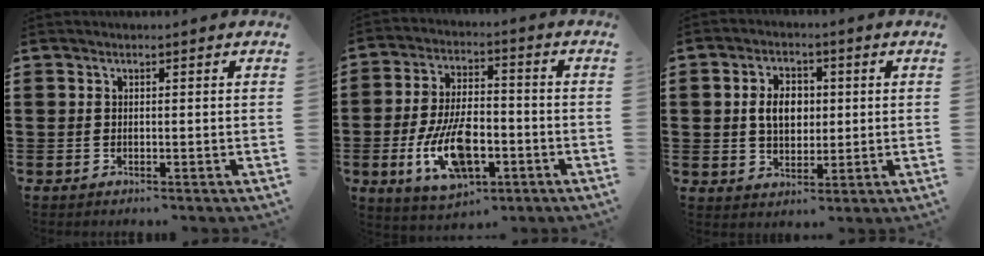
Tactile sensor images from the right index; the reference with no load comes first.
{"total": 12.1, "force": [-4.1, 5.8, 9.9], "torque": [-0.208, 0.000, -0.072]}
{"total": 5.5, "force": [0.4, 3.8, 4.0], "torque": [-0.080, 0.005, -0.002]}